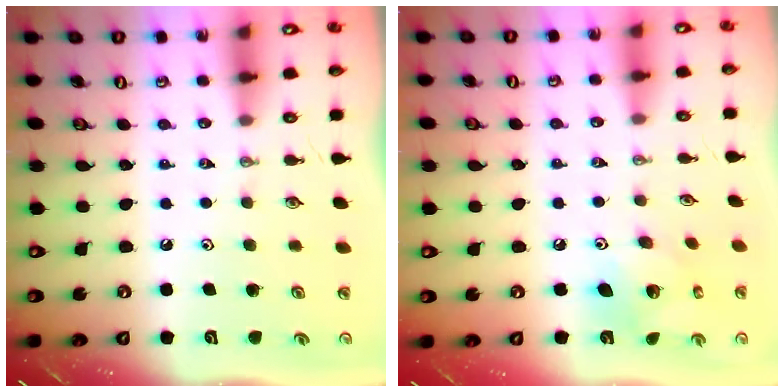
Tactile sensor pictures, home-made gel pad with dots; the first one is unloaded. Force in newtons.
{"total": 9.6, "press": 9.6, "slide": 0.3}